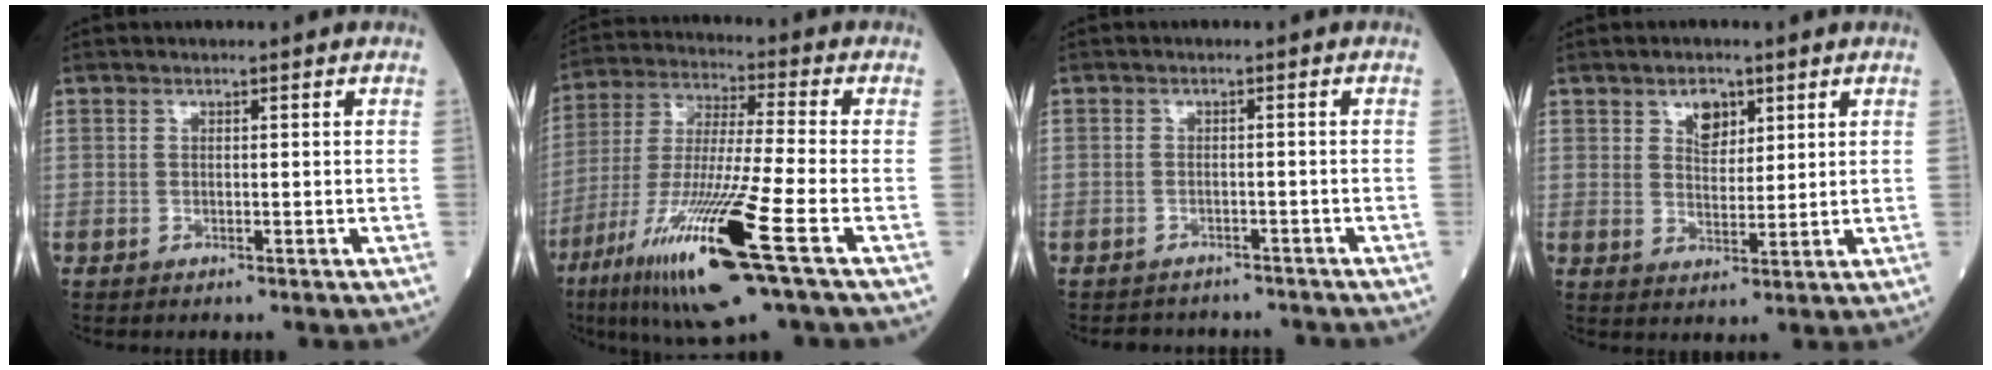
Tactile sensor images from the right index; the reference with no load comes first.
{"total": 18.3, "force": [-8.5, -0.1, 16.2], "torque": [-0.339, -0.045, -0.156]}
{"total": 4.6, "force": [-4.1, 2.0, -0.3], "torque": [0.004, 0.009, -0.051]}
{"total": 4.2, "force": [2.4, 2.4, 2.5], "torque": [-0.043, 0.002, 0.046]}